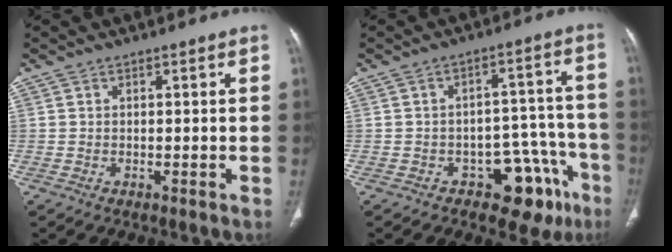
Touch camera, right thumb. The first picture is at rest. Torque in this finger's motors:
{"motor_torque": [2.52, 2.49, 0.72, -0.52, 0.00]}